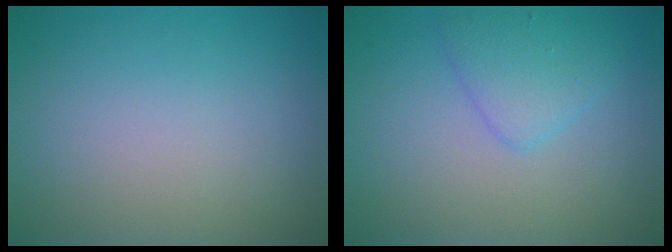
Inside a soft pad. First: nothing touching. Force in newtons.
{"total": 2.6, "press": 2.6, "slide": 0.0}